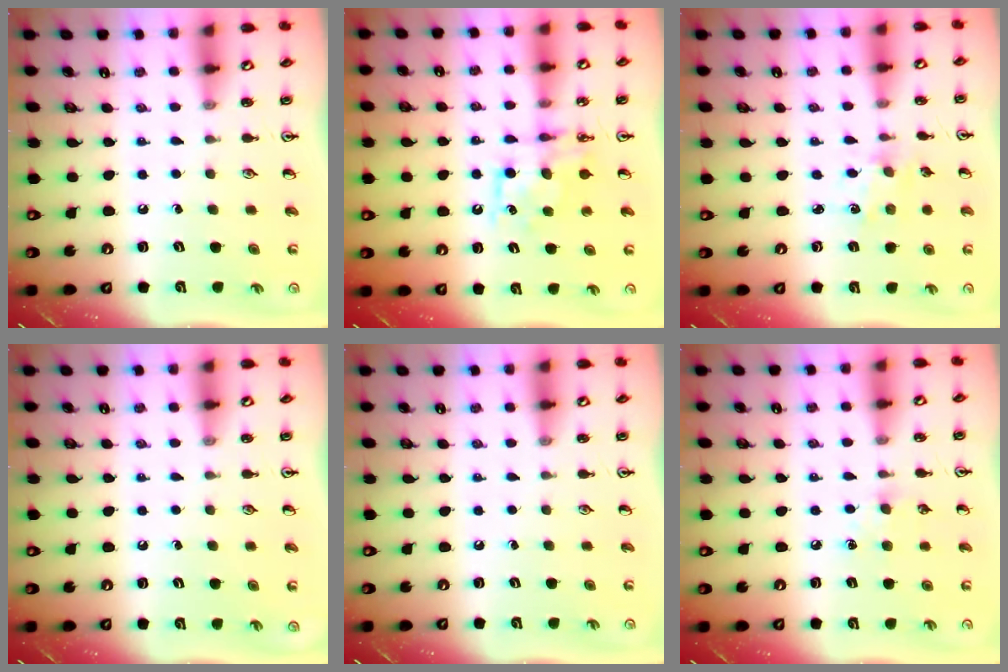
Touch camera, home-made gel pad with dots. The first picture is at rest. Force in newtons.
{"total": 8.1, "press": 8.1, "slide": 0.3}
{"total": 1.5, "press": 1.5, "slide": 0.1}
{"total": 0.0}
{"total": 0.0}
{"total": 5.7, "press": 5.7, "slide": 0.7}